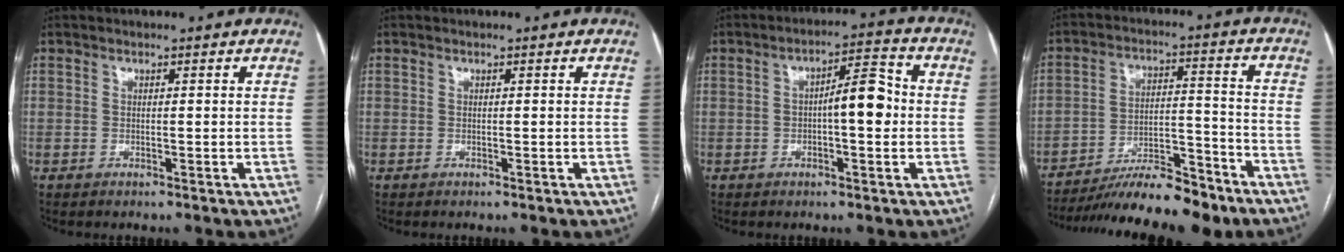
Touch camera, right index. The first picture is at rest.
{"total": 0.0}
{"total": 6.9, "force": [-0.3, 1.8, 6.7], "torque": [-0.101, 0.024, -0.005]}
{"total": 15.2, "force": [-12.9, 2.5, 7.7], "torque": [-0.121, 0.011, -0.211]}